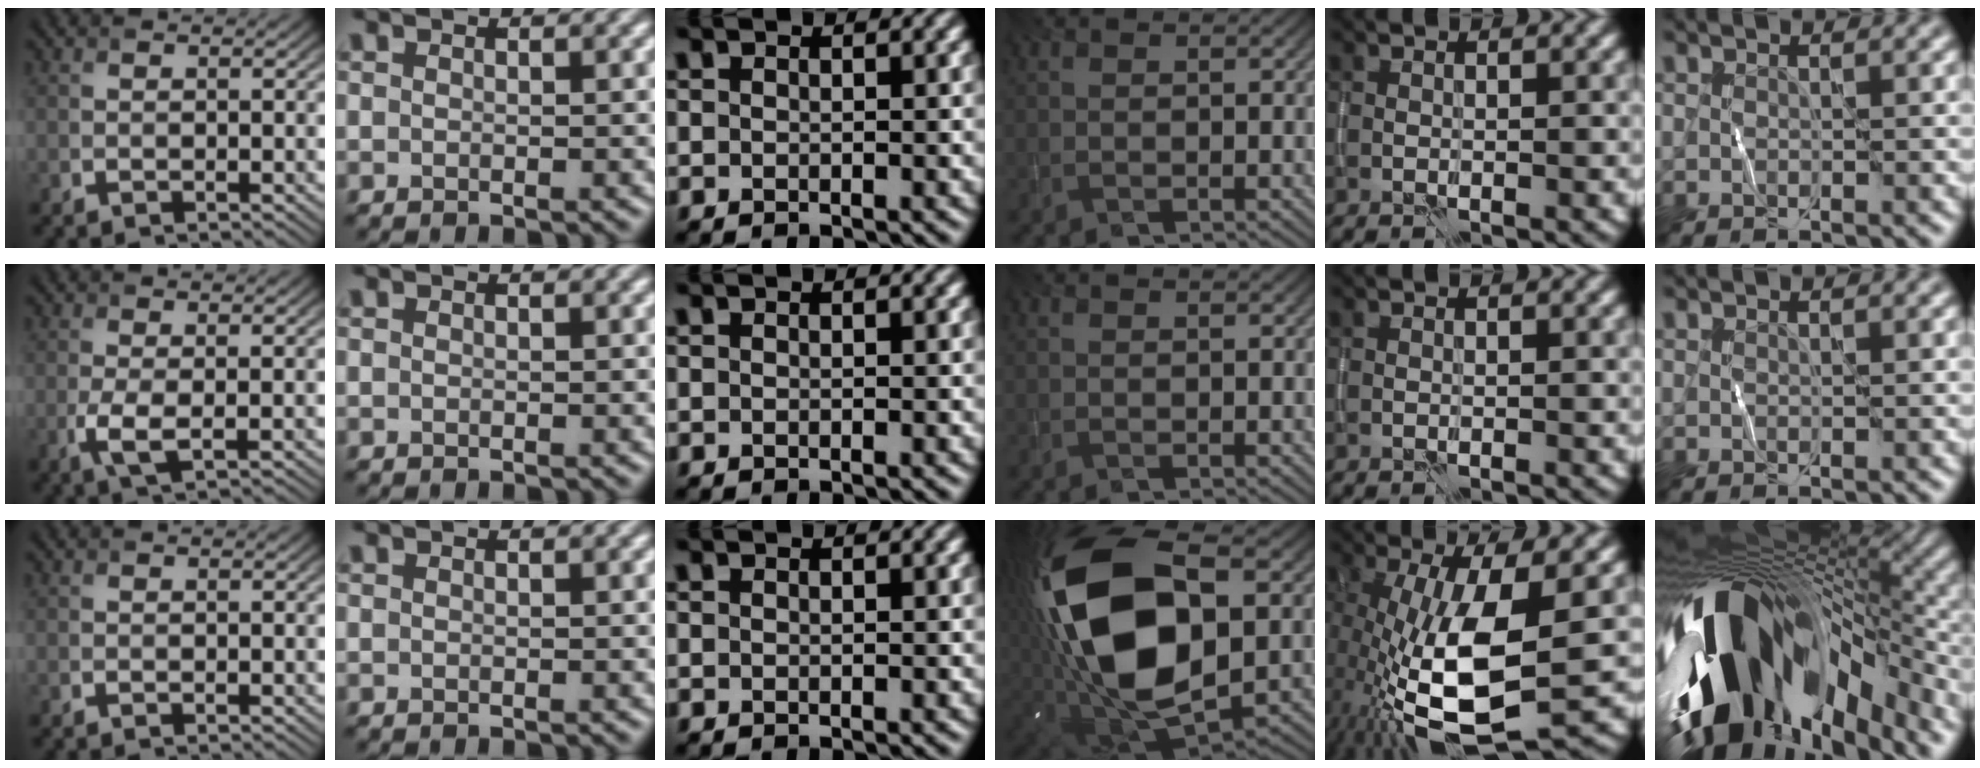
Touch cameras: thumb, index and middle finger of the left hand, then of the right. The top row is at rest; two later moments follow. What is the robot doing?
{"motion": "wipe", "object": "whiteboard"}